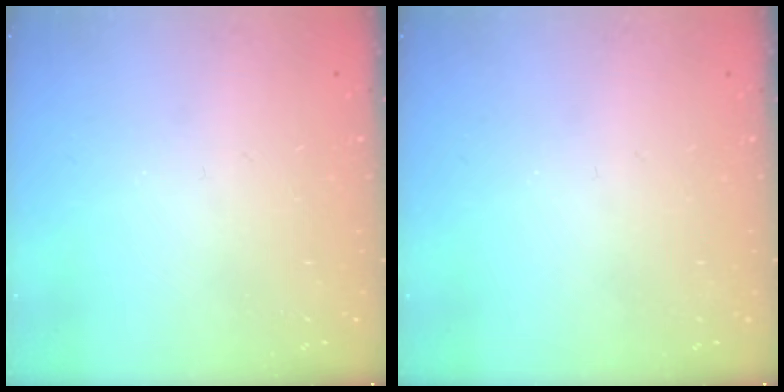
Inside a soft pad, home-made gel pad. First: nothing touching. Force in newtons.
{"total": 0.0}